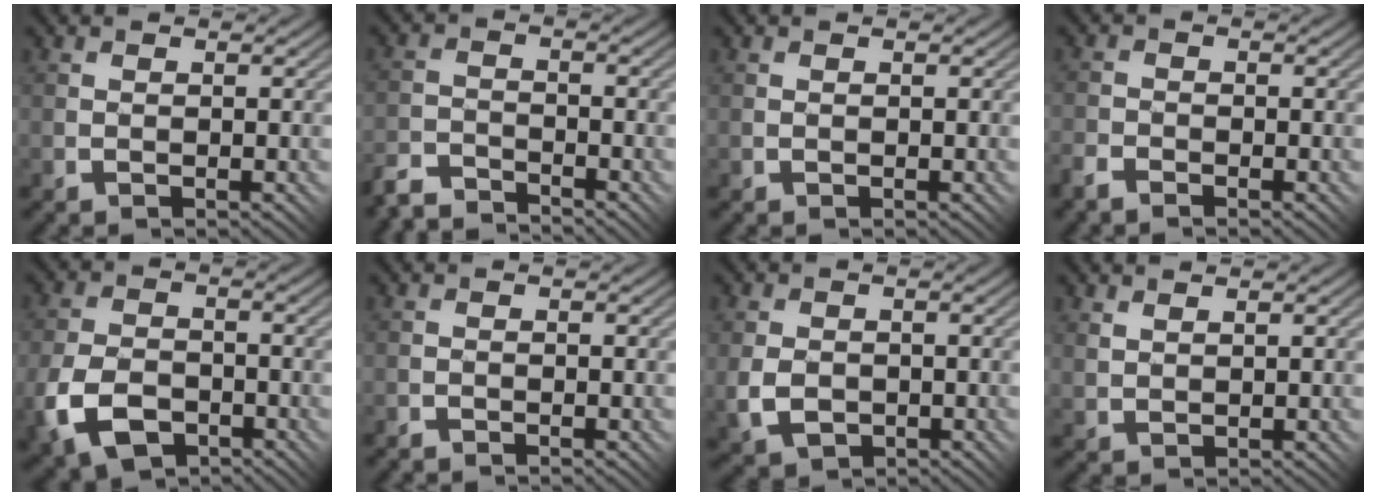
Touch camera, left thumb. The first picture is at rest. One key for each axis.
{"total": 4.7, "fx": -4.6, "fy": 0.8, "fz": 0.7, "tx": -0.014, "ty": 0.000, "tz": -0.100}
{"total": 0.0}
{"total": 2.8, "fx": -2.3, "fy": 1.3, "fz": 1.1, "tx": -0.030, "ty": -0.001, "tz": -0.053}
{"total": 8.7, "fx": -4.1, "fy": 5.5, "fz": 5.3, "tx": -0.137, "ty": -0.017, "tz": -0.081}
{"total": 0.8, "fx": -0.8, "fy": 0.0, "fz": -0.2, "tx": 0.002, "ty": 0.003, "tz": -0.020}
{"total": 5.0, "fx": -1.2, "fy": 3.8, "fz": 3.0, "tx": -0.074, "ty": -0.019, "tz": -0.017}
{"total": 1.5, "fx": 1.3, "fy": 0.3, "fz": 0.7, "tx": -0.021, "ty": 0.001, "tz": 0.027}